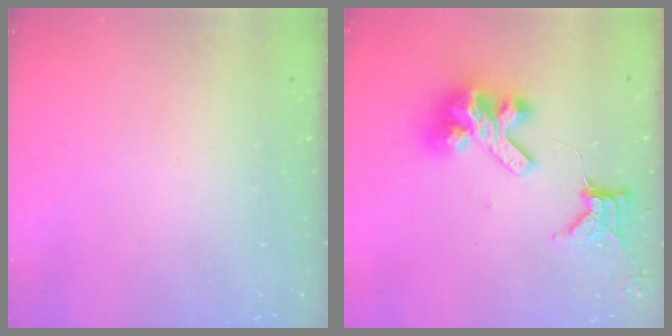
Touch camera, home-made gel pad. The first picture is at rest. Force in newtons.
{"total": 13.7, "press": 13.6, "slide": 1.8}